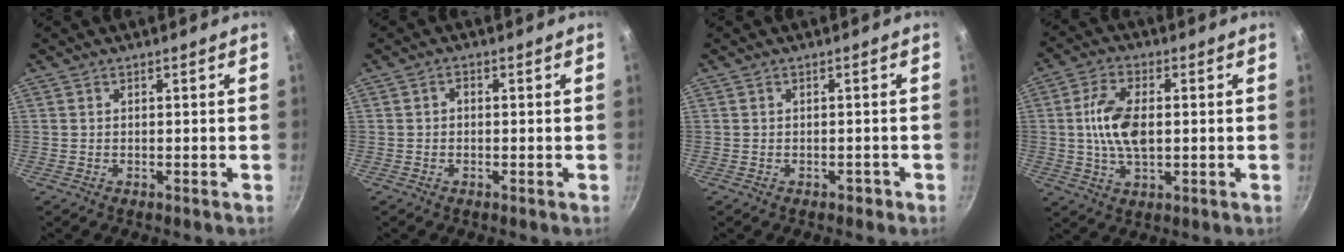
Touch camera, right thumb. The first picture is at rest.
{"total": 1.2, "force": [-0.2, 0.9, 0.7], "torque": [-0.013, 0.008, -0.003]}
{"total": 1.1, "force": [-0.7, 0.7, 0.4], "torque": [0.004, 0.015, -0.001]}
{"total": 9.8, "force": [0.4, 5.3, 8.3], "torque": [-0.156, 0.011, 0.005]}